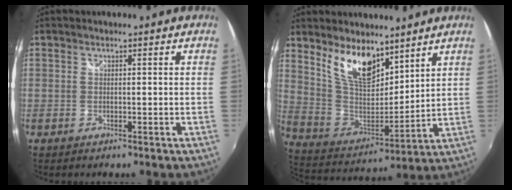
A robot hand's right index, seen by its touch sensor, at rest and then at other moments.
{"total": 13.2, "force": [8.7, 5.9, 7.9], "torque": [-0.154, -0.003, 0.176]}